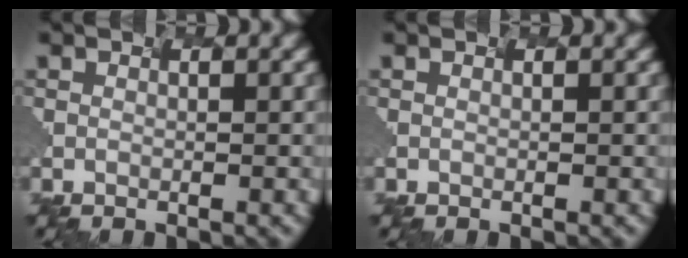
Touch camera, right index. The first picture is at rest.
{"total": 0.0}